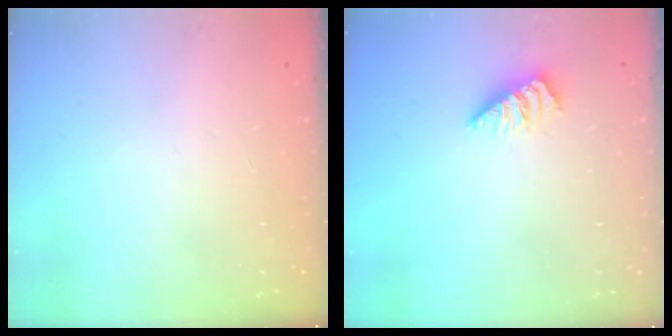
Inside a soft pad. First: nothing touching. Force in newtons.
{"total": 0.7, "press": 0.7, "slide": 0.1}